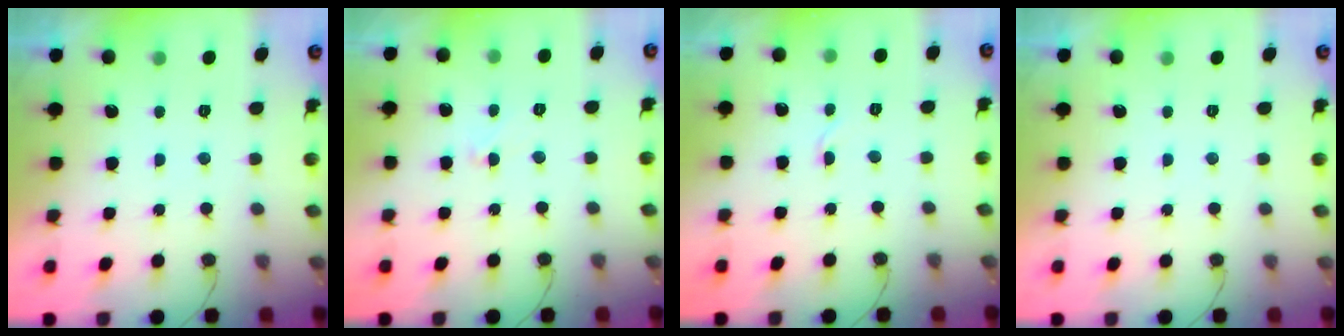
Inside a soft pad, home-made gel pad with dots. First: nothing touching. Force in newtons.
{"total": 3.2, "press": 3.2, "slide": 0.4}
{"total": 2.7, "press": 2.7, "slide": 0.3}
{"total": 0.0}